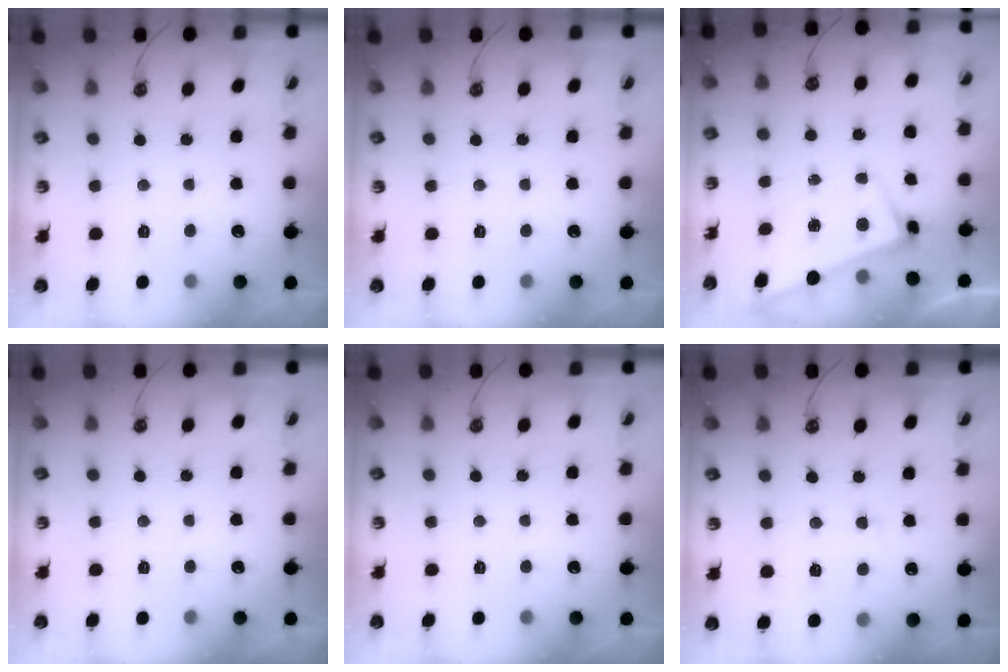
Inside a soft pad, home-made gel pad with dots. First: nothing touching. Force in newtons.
{"total": 0.0}
{"total": 2.4, "press": 2.4, "slide": 0.1}
{"total": 0.0}
{"total": 0.0}
{"total": 0.6, "press": 0.0, "slide": 0.6}